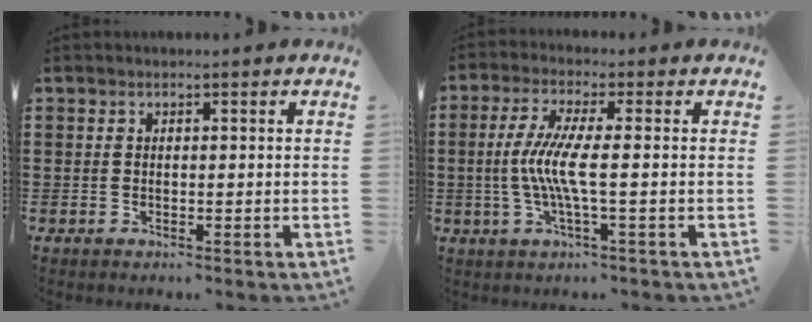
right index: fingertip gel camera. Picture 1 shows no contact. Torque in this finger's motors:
{"motor_torque": [1.15, 0.18, 0.63, 0.21]}